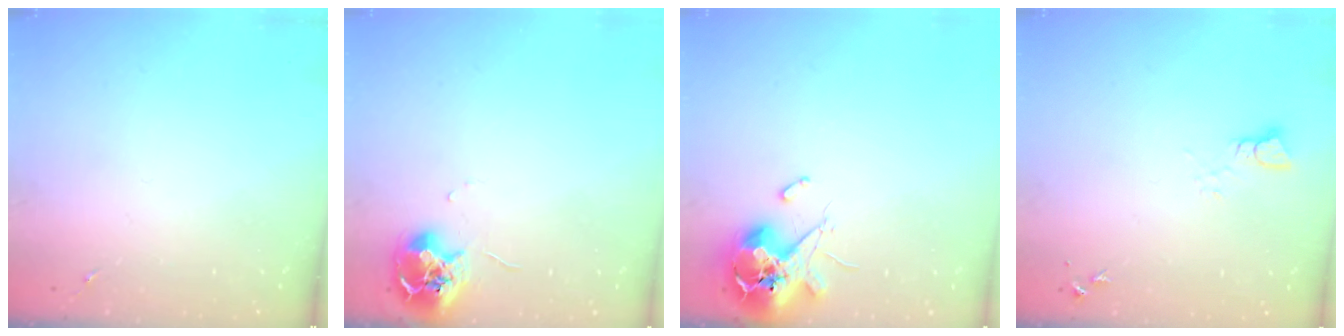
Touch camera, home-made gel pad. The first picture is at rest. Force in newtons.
{"total": 9.6, "press": 9.5, "slide": 0.6}
{"total": 12.4, "press": 12.3, "slide": 1.9}
{"total": 2.5, "press": 2.5, "slide": 0.1}